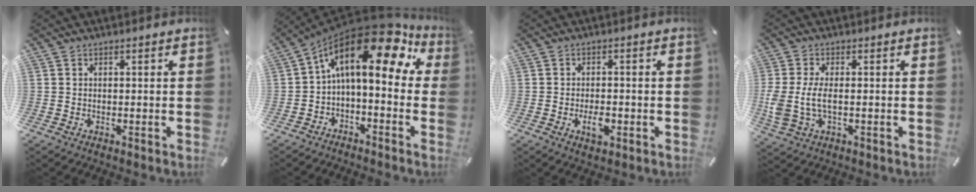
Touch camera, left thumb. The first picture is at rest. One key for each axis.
{"total": 17.6, "fx": 6.3, "fy": 8.3, "fz": 14.2, "tx": -0.236, "ty": -0.052, "tz": 0.097}
{"total": 4.5, "fx": -1.5, "fy": 2.4, "fz": 3.5, "tx": -0.071, "ty": 0.003, "tz": -0.027}
{"total": 7.2, "fx": -0.5, "fy": 3.4, "fz": 6.4, "tx": -0.142, "ty": -0.007, "tz": -0.010}